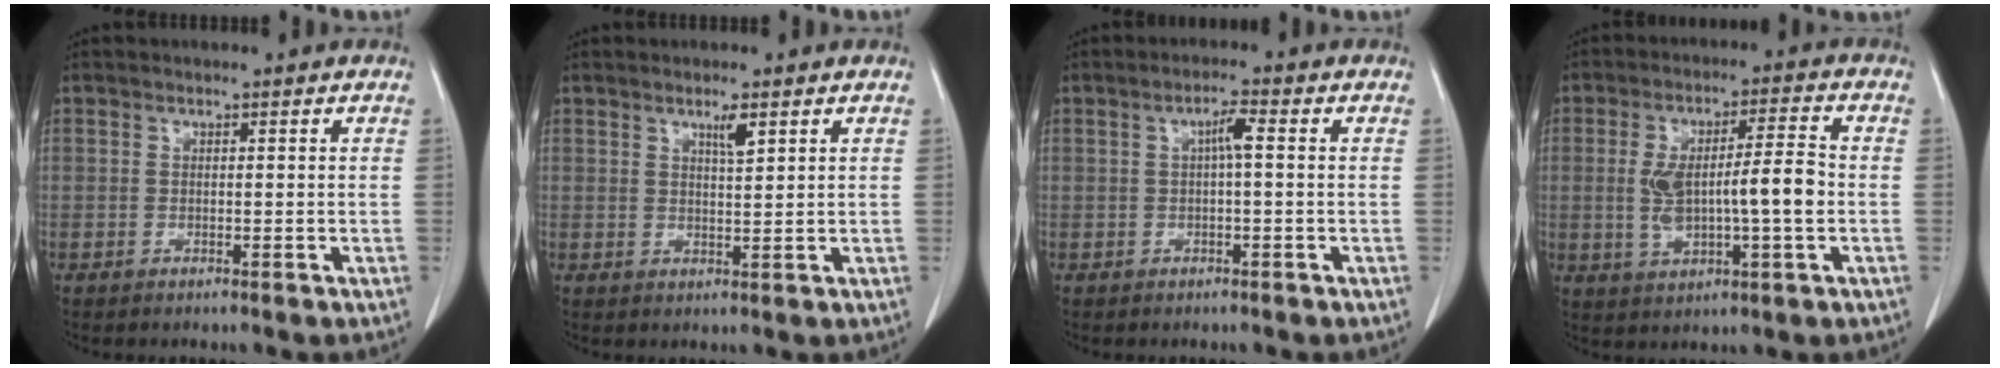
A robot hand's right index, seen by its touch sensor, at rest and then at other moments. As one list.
[{"total": 2.4, "force": [1.4, 0.2, 1.9], "torque": [-0.036, -0.003, 0.026]}, {"total": 2.6, "force": [0.3, 0.3, 2.5], "torque": [-0.045, 0.004, 0.006]}, {"total": 10.4, "force": [-0.7, 2.0, 10.1], "torque": [-0.191, 0.015, -0.007]}]